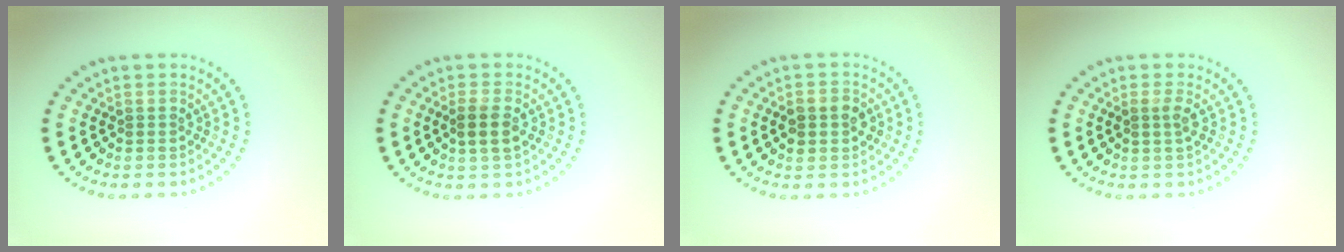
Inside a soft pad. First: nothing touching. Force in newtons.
{"total": 2.2, "press": 2.0, "slide": 0.9}
{"total": 2.7, "press": 2.7, "slide": 0.2}
{"total": 1.2, "press": 1.0, "slide": 0.7}